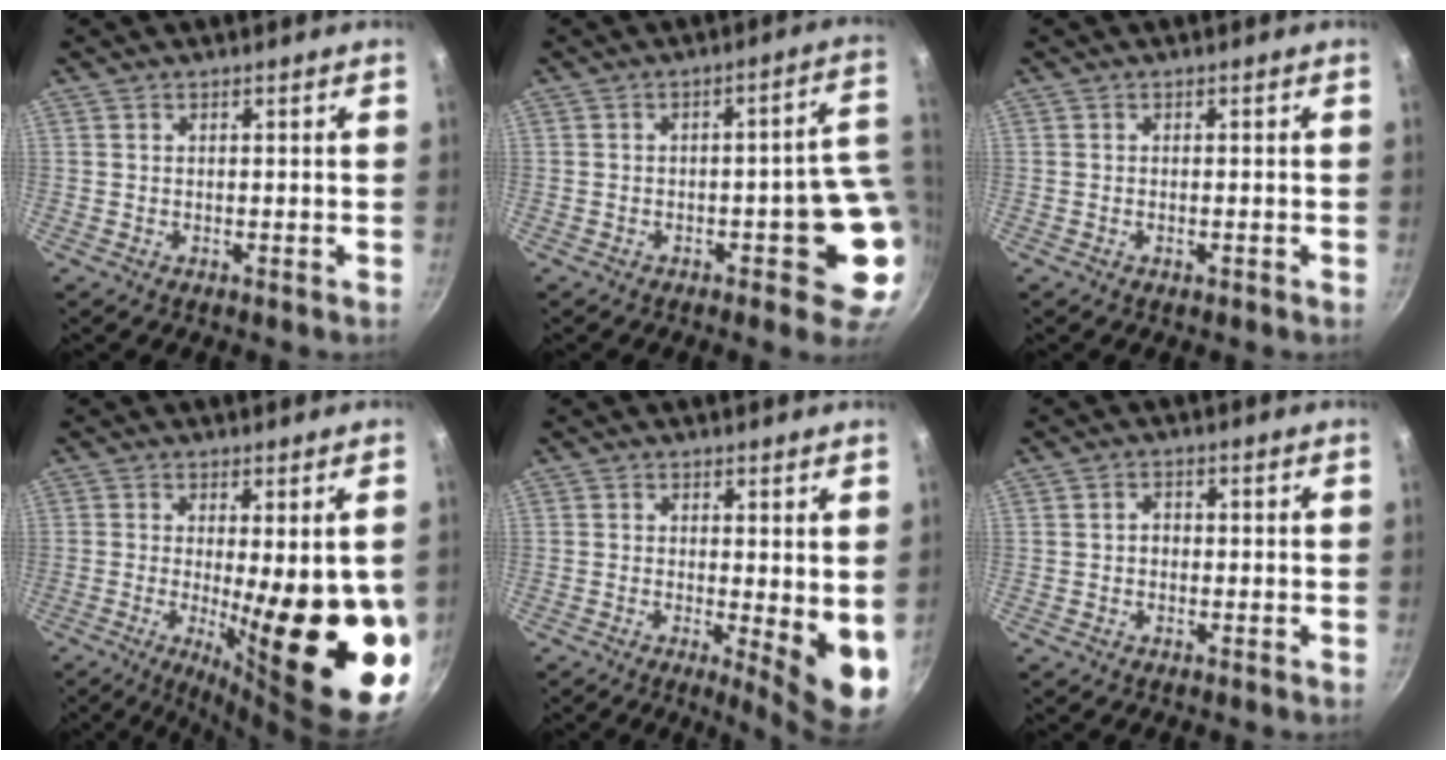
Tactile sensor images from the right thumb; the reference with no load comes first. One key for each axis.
{"total": 9.5, "fx": -1.3, "fy": 3.6, "fz": 8.7, "tx": -0.059, "ty": 0.022, "tz": -0.014}
{"total": 0.7, "fx": -0.3, "fy": 0.3, "fz": 0.5, "tx": -0.009, "ty": 0.003, "tz": -0.006}
{"total": 22.2, "fx": -2.5, "fy": 6.9, "fz": 20.9, "tx": -0.255, "ty": -0.040, "tz": -0.017}
{"total": 8.1, "fx": -0.3, "fy": 2.3, "fz": 7.8, "tx": -0.093, "ty": -0.020, "tz": 0.000}
{"total": 1.6, "fx": -0.3, "fy": 1.4, "fz": 0.9, "tx": -0.009, "ty": 0.007, "tz": -0.006}